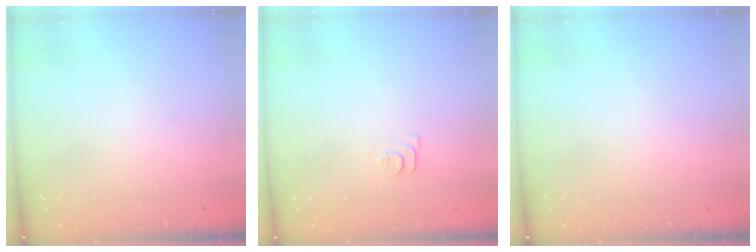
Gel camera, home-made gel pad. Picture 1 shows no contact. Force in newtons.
{"total": 5.9, "press": 5.8, "slide": 0.7}
{"total": 0.0}